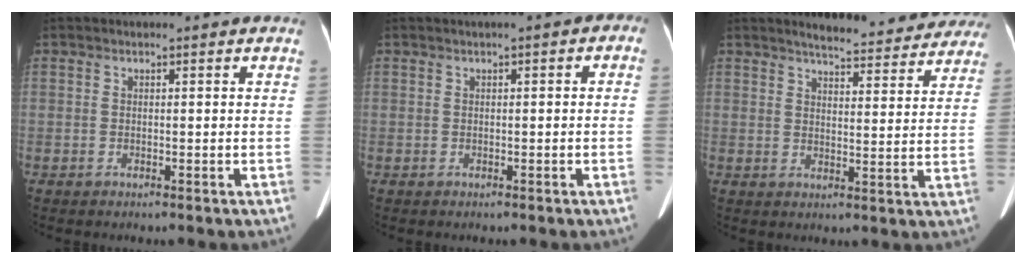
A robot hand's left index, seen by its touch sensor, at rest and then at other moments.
{"total": 1.4, "force": [0.2, 0.5, 1.3], "torque": [-0.007, 0.012, 0.001]}
{"total": 16.2, "force": [15.0, 3.1, 5.4], "torque": [-0.045, -0.015, 0.170]}